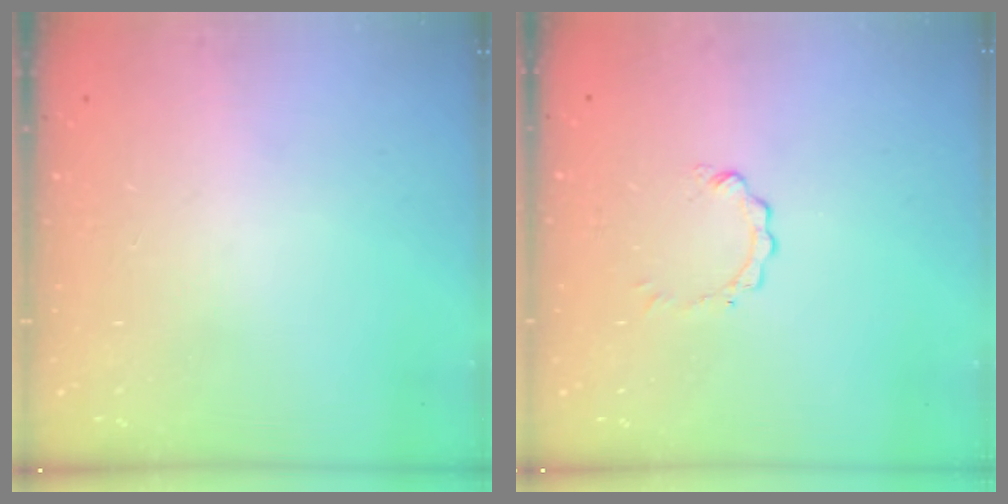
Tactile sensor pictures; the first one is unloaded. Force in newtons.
{"total": 0.7, "press": 0.7, "slide": 0.1}